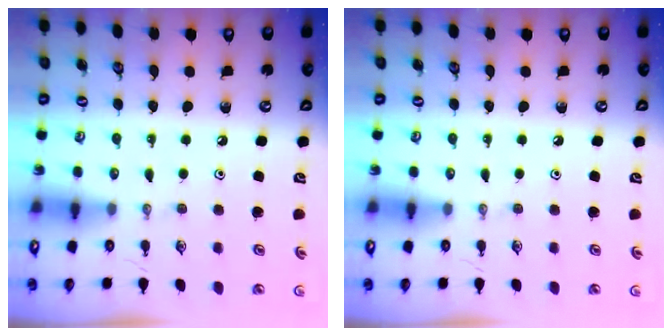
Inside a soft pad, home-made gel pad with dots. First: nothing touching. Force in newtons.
{"total": 0.0}